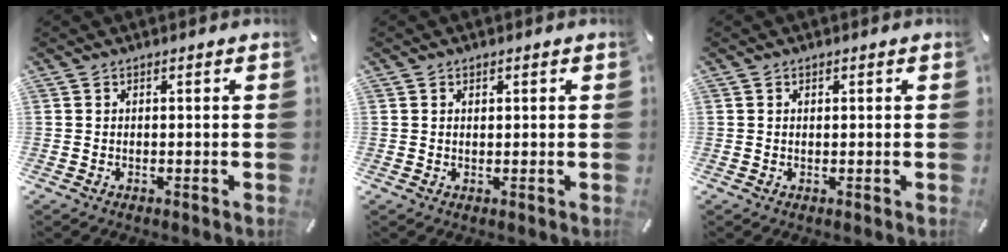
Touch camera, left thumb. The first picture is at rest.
{"total": 0.8, "force": [0.2, 0.6, 0.5], "torque": [-0.012, 0.004, 0.004]}
{"total": 0.6, "force": [0.1, 0.4, 0.4], "torque": [-0.009, 0.001, 0.001]}